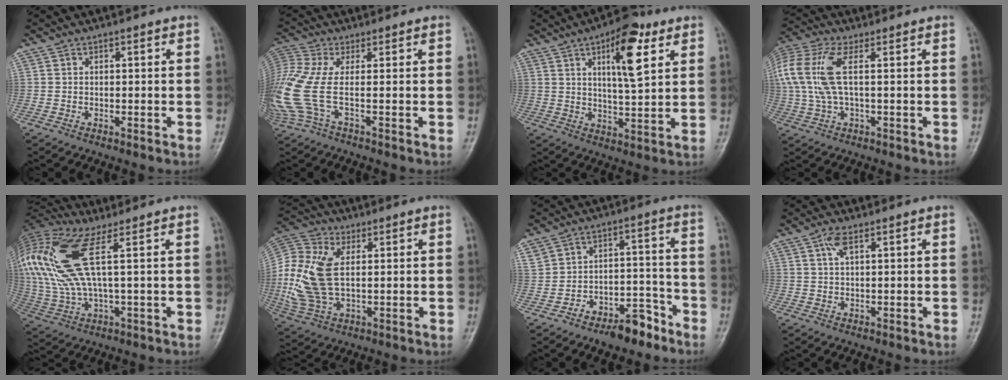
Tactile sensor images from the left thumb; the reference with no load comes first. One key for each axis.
{"total": 10.0, "fx": -1.3, "fy": 2.5, "fz": 9.6, "tx": -0.274, "ty": 0.013, "tz": -0.034}
{"total": 11.5, "fx": 5.2, "fy": 3.9, "fz": 9.5, "tx": -0.129, "ty": -0.021, "tz": 0.078}
{"total": 11.1, "fx": 1.9, "fy": 4.2, "fz": 10.1, "tx": -0.265, "ty": 0.024, "tz": 0.039}
{"total": 16.9, "fx": 5.6, "fy": 4.9, "fz": 15.2, "tx": -0.373, "ty": 0.006, "tz": 0.108}
{"total": 14.2, "fx": 1.5, "fy": 8.1, "fz": 11.5, "tx": -0.257, "ty": 0.005, "tz": 0.031}
{"total": 8.1, "fx": -5.5, "fy": 4.6, "fz": 3.8, "tx": -0.031, "ty": 0.058, "tz": -0.086}
{"total": 2.4, "fx": 1.3, "fy": 0.5, "fz": 2.0, "tx": -0.047, "ty": 0.004, "tz": 0.030}